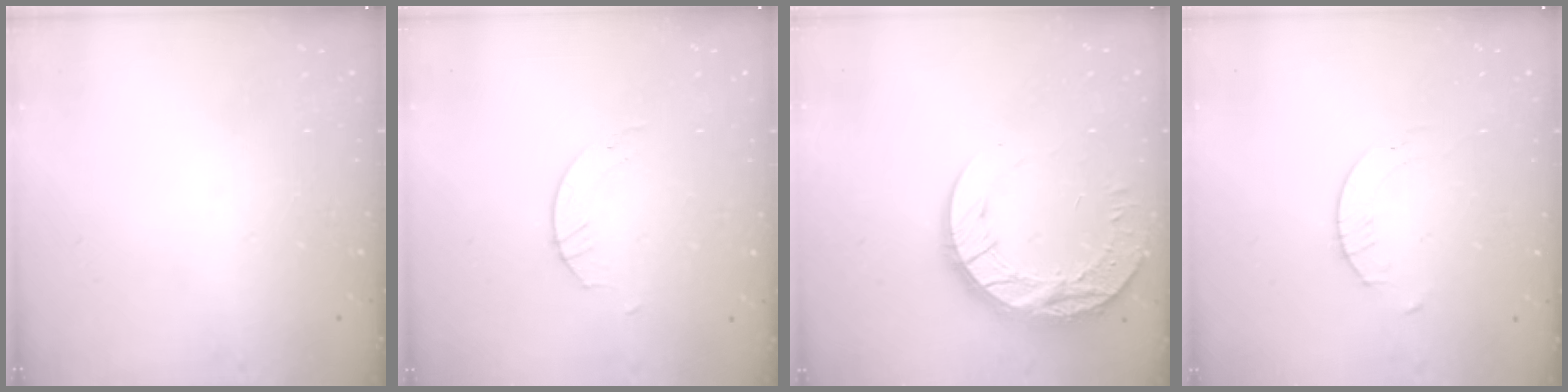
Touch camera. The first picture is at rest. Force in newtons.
{"total": 2.6, "press": 2.6, "slide": 0.2}
{"total": 17.9, "press": 17.8, "slide": 1.4}
{"total": 1.6, "press": 1.6, "slide": 0.2}